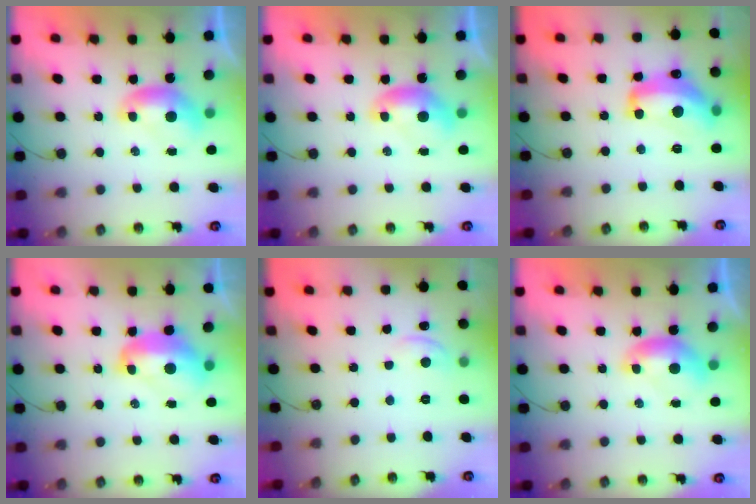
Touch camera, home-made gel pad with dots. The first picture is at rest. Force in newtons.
{"total": 0.0}
{"total": 10.9, "press": 10.8, "slide": 0.9}
{"total": 4.3, "press": 4.2, "slide": 0.8}
{"total": 0.8, "press": 0.5, "slide": 0.7}
{"total": 0.0}